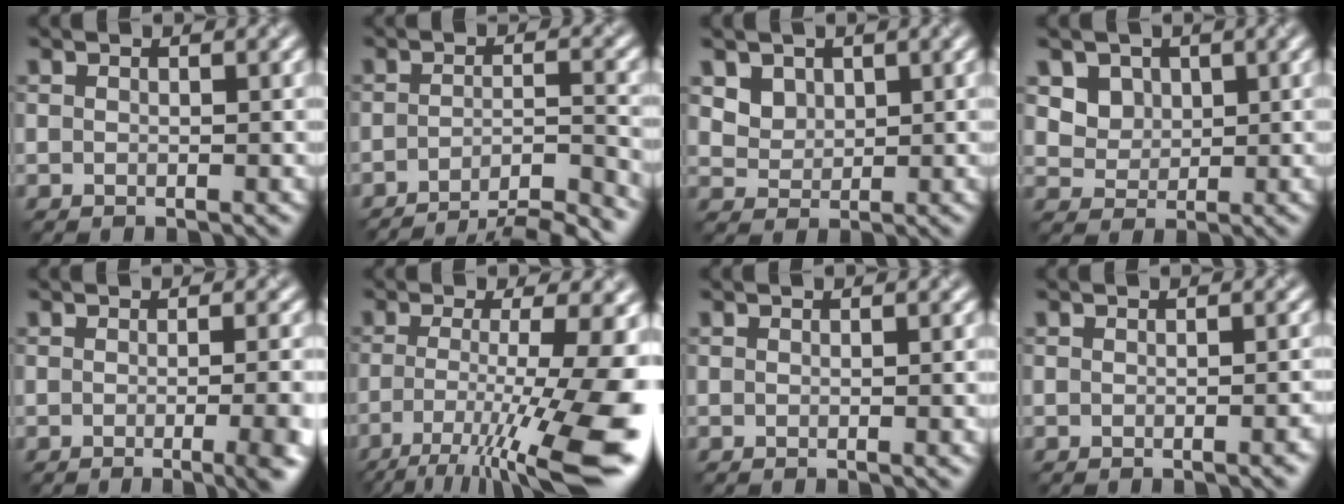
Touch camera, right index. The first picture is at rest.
{"total": 9.7, "force": [-8.5, 1.8, 4.3], "torque": [-0.056, 0.000, -0.111]}
{"total": 2.8, "force": [1.5, 2.1, 1.0], "torque": [-0.031, -0.010, 0.049]}
{"total": 3.3, "force": [1.5, 2.7, 1.2], "torque": [-0.038, -0.013, 0.050]}
{"total": 8.3, "force": [-2.2, 3.4, 7.2], "torque": [-0.038, -0.002, -0.017]}
{"total": 13.2, "force": [-6.3, 2.5, 11.4], "torque": [-0.190, -0.018, -0.103]}
{"total": 1.8, "force": [-0.2, 0.5, 1.7], "torque": [-0.014, 0.000, -0.009]}
{"total": 2.0, "force": [-0.6, 0.6, 1.9], "torque": [-0.011, 0.003, -0.009]}